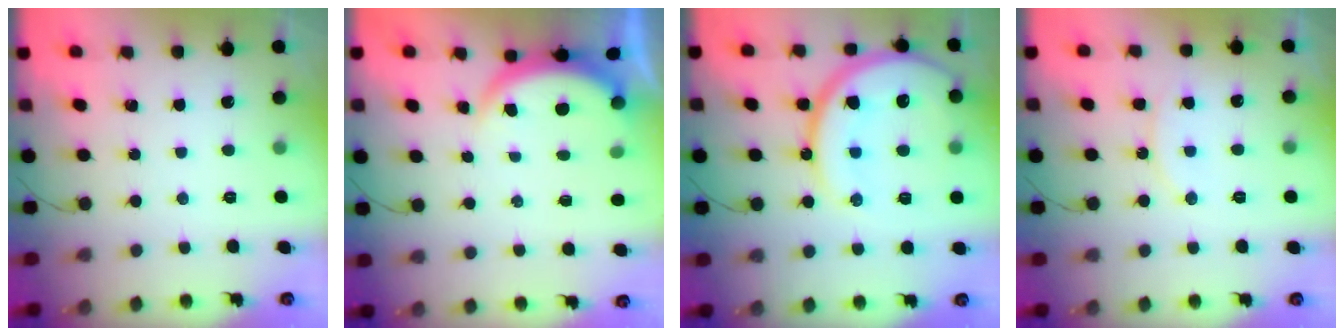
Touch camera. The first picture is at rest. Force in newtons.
{"total": 4.6, "press": 4.6, "slide": 0.7}
{"total": 21.0, "press": 20.9, "slide": 2.2}
{"total": 8.0, "press": 8.0, "slide": 0.5}